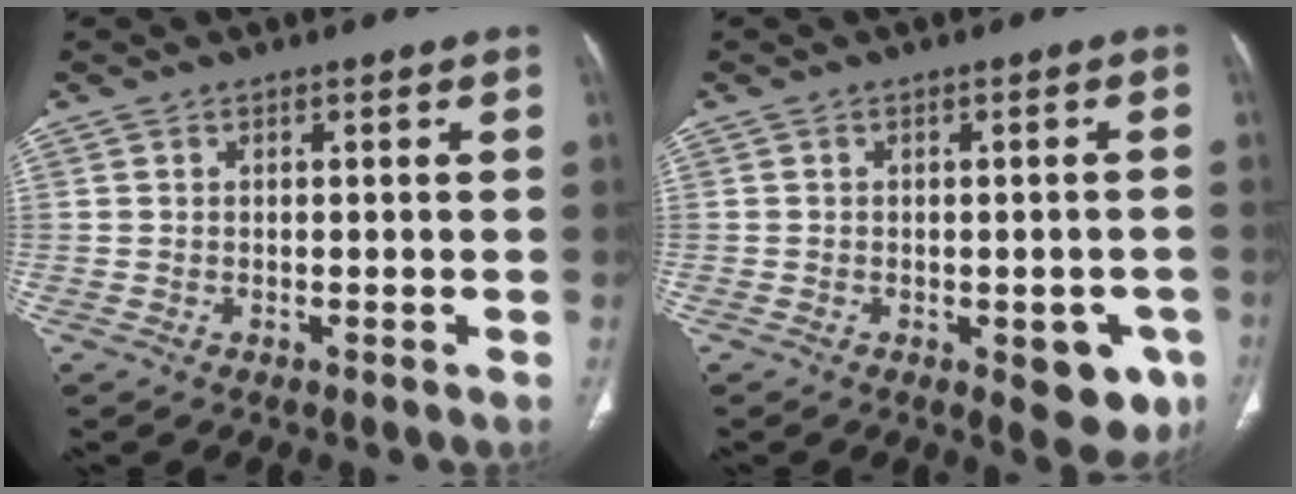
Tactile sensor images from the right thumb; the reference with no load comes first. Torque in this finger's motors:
{"motor_torque": [0.88, 0.71, 0.08, -0.40, 0.13]}